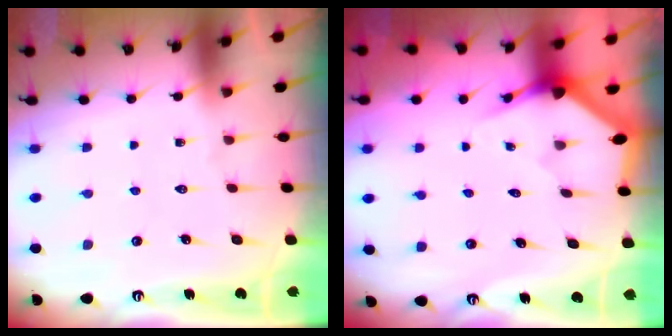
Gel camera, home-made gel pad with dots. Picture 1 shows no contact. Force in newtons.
{"total": 3.4, "press": 3.4, "slide": 0.2}